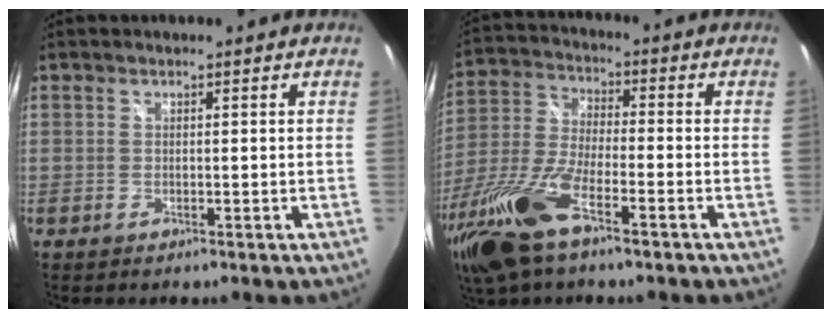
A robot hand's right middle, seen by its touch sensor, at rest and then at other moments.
{"total": 17.1, "force": [-10.0, 5.2, 12.8], "torque": [-0.288, -0.035, -0.203]}